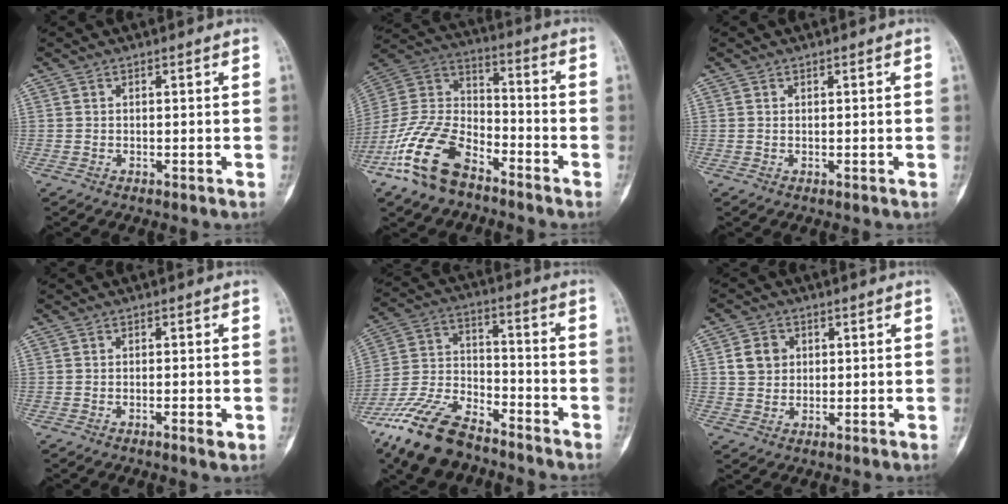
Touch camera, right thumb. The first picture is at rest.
{"total": 17.6, "force": [-10.8, 9.2, 10.4], "torque": [-0.209, 0.064, -0.213]}
{"total": 0.0}
{"total": 2.0, "force": [-0.9, 0.5, 1.8], "torque": [-0.030, -0.002, -0.014]}
{"total": 16.6, "force": [-12.1, 7.1, 8.8], "torque": [-0.174, 0.060, -0.230]}
{"total": 5.2, "force": [1.3, 4.5, 2.3], "torque": [-0.018, -0.002, 0.020]}